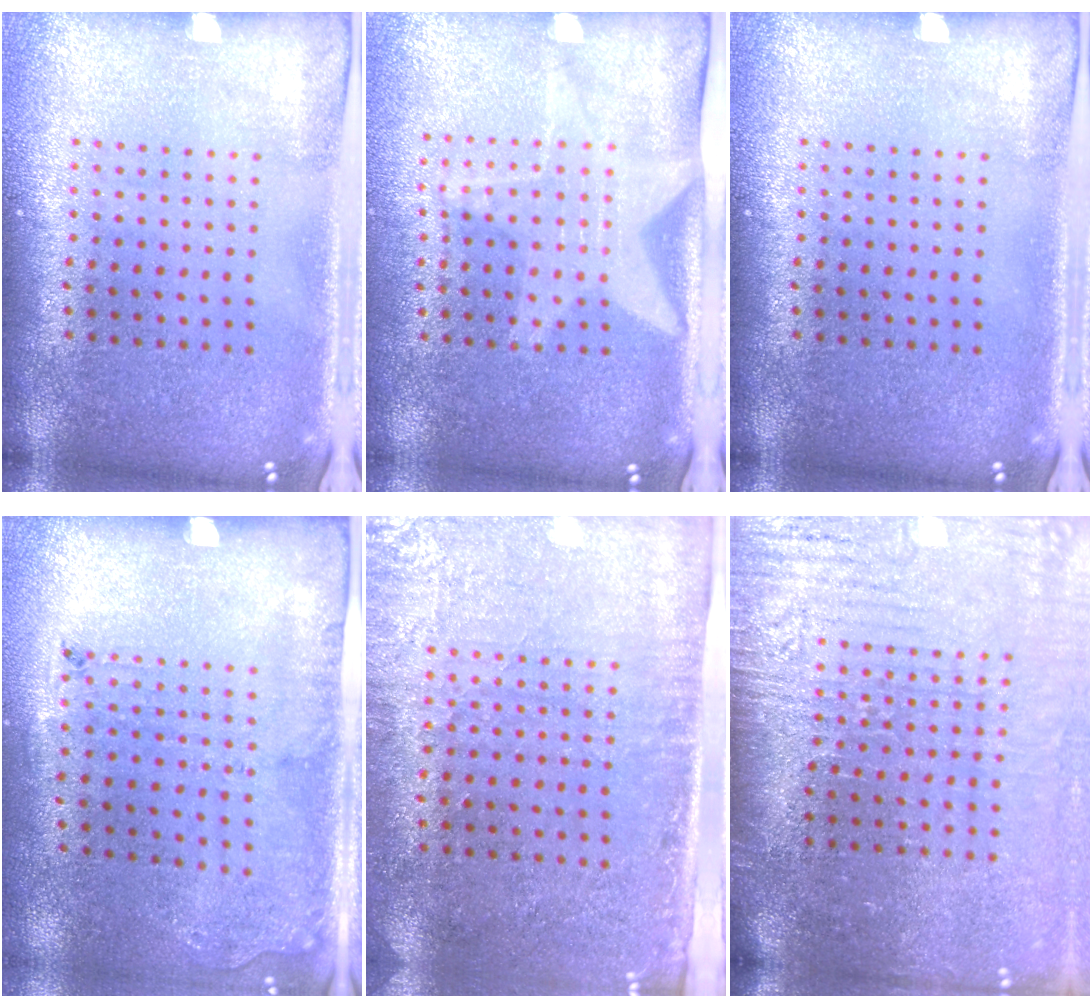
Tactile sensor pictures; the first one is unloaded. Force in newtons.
{"total": 1.9, "press": 1.5, "slide": 1.1}
{"total": 0.0}
{"total": 1.8, "press": 1.2, "slide": 1.3}
{"total": 2.9, "press": 2.4, "slide": 1.6}
{"total": 4.5, "press": 3.8, "slide": 2.3}